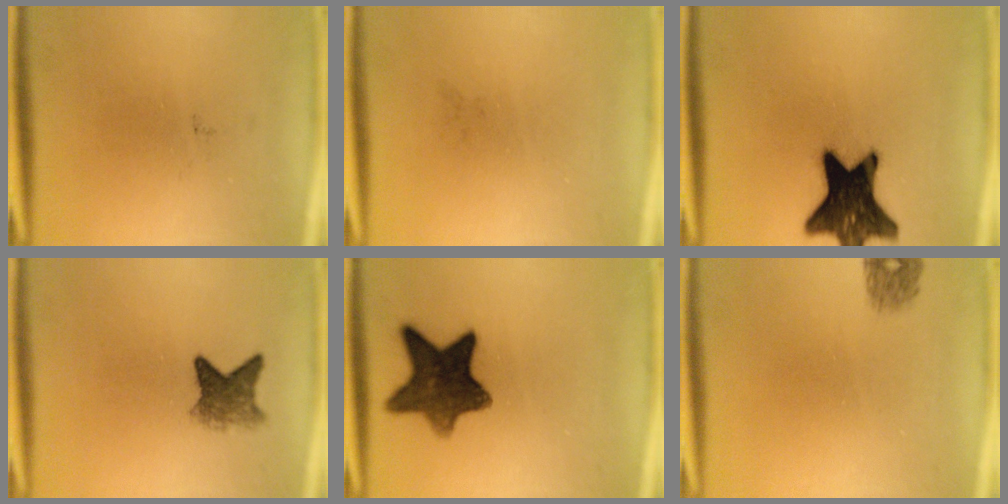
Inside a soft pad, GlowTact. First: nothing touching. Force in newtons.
{"total": 0.0}
{"total": 17.1}
{"total": 4.4}
{"total": 11.1}
{"total": 1.6}